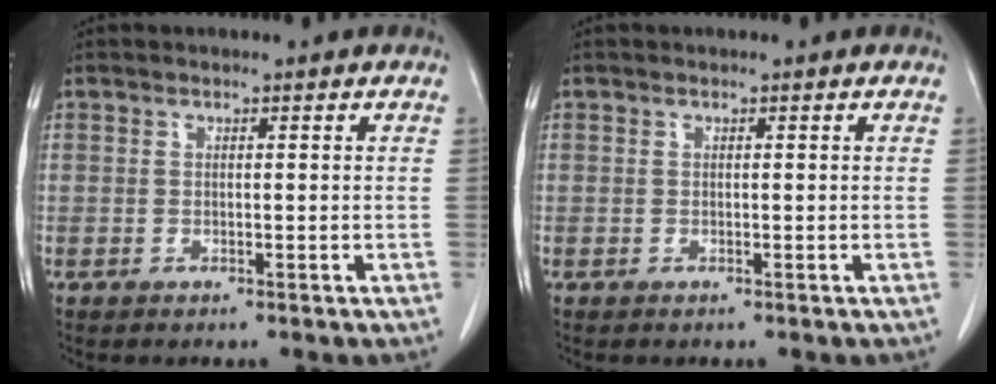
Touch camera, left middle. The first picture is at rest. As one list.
[{"total": 0.0}]